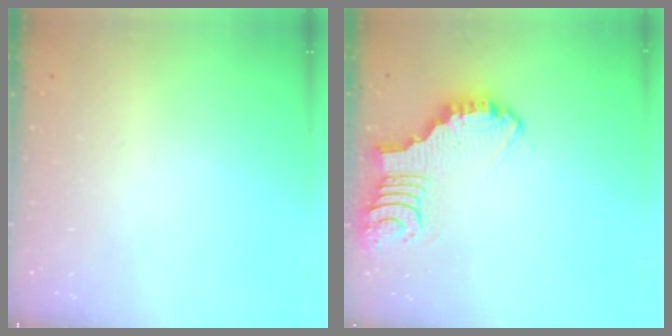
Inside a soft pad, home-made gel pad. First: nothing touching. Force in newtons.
{"total": 3.8, "press": 3.8, "slide": 0.1}